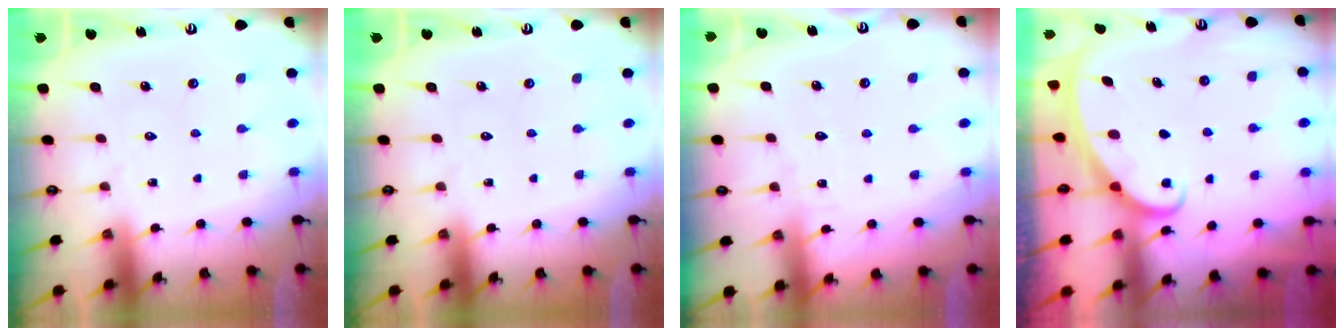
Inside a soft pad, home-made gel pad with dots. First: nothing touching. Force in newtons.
{"total": 0.0}
{"total": 2.3, "press": 2.3, "slide": 0.2}
{"total": 2.1, "press": 2.1, "slide": 0.2}